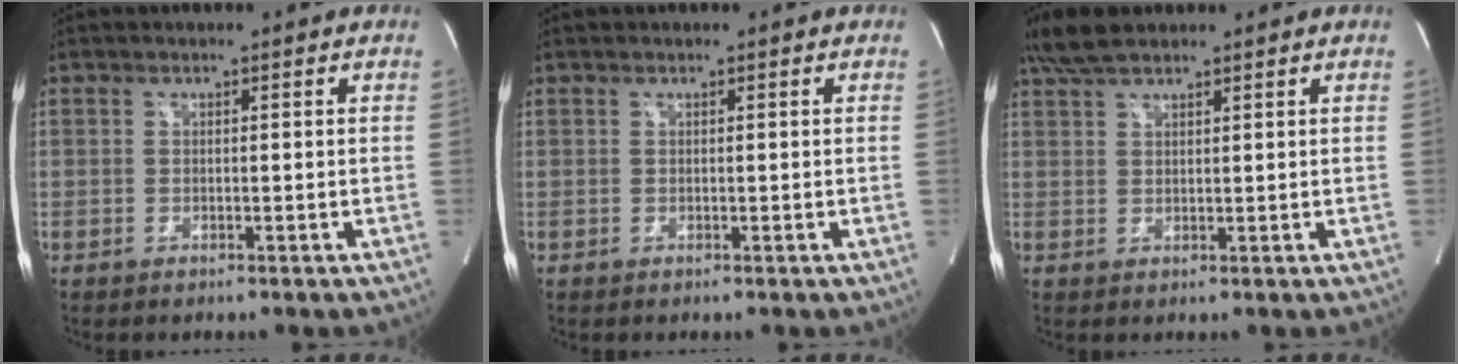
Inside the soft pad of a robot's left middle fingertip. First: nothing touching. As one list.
[{"total": 0.0}, {"total": 5.2, "force": [4.2, 1.3, 2.7], "torque": [-0.069, 0.020, 0.086]}]